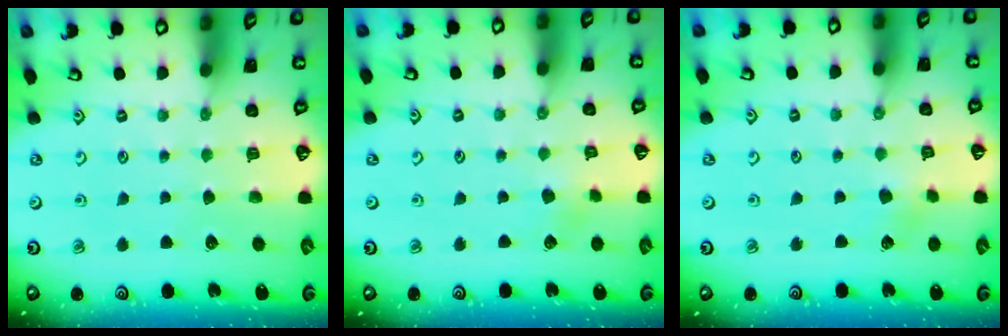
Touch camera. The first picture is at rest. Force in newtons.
{"total": 3.0, "press": 3.0, "slide": 0.1}
{"total": 2.0, "press": 1.9, "slide": 0.3}